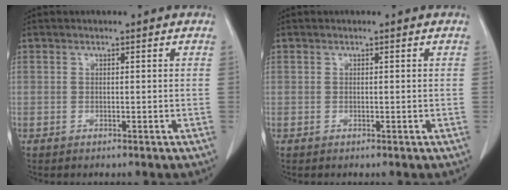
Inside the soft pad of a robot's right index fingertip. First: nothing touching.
{"total": 0.0}